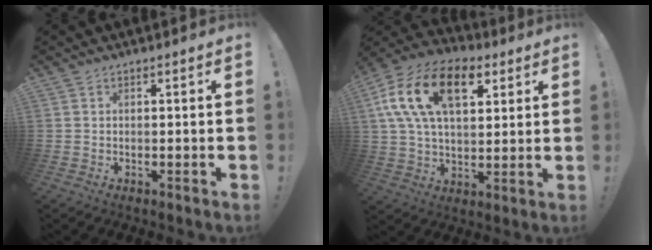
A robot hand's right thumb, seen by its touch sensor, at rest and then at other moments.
{"total": 20.0, "force": [7.9, 11.9, 14.0], "torque": [-0.252, -0.016, 0.139]}